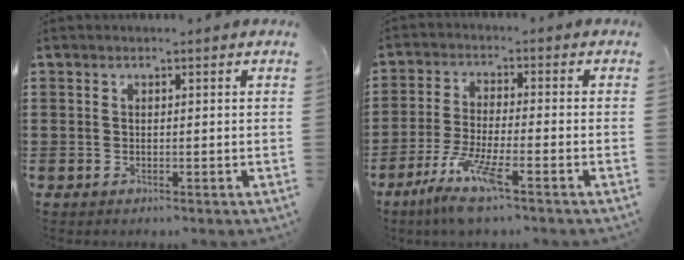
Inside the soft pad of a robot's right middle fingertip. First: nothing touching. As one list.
[{"total": 7.4, "force": [-4.8, 0.6, 5.6], "torque": [-0.121, -0.015, -0.093]}]